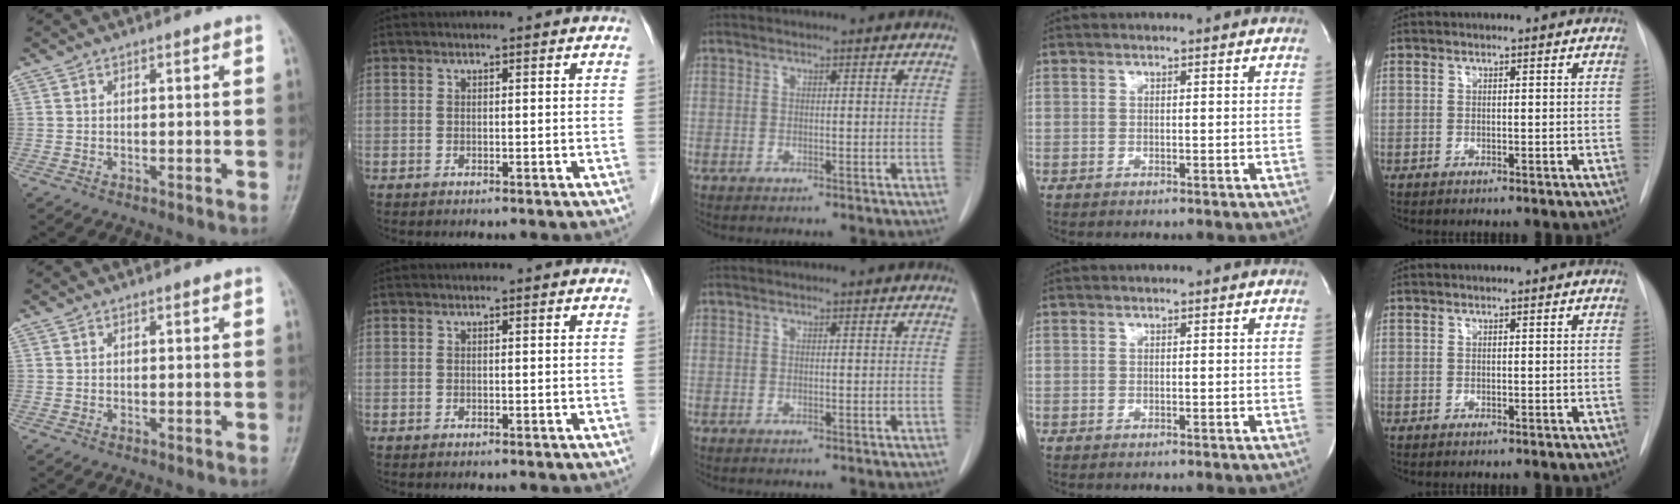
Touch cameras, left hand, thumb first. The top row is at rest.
{}